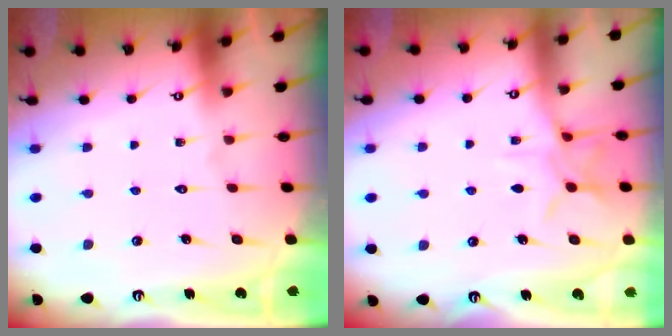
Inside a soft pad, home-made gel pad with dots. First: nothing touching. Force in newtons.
{"total": 7.8, "press": 7.8, "slide": 0.5}